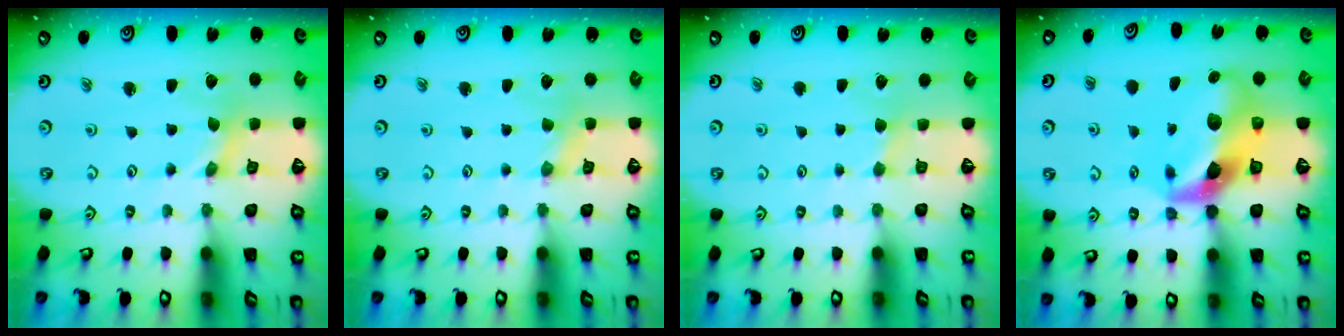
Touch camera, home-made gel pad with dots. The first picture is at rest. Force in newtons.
{"total": 2.3, "press": 2.3, "slide": 0.3}
{"total": 2.1, "press": 2.1, "slide": 0.3}
{"total": 13.8, "press": 13.7, "slide": 1.9}